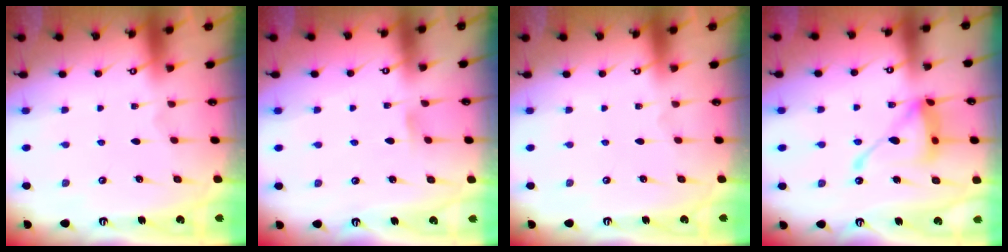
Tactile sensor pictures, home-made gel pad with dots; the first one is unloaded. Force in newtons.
{"total": 4.3, "press": 4.2, "slide": 0.6}
{"total": 0.0}
{"total": 14.4, "press": 14.4, "slide": 1.3}